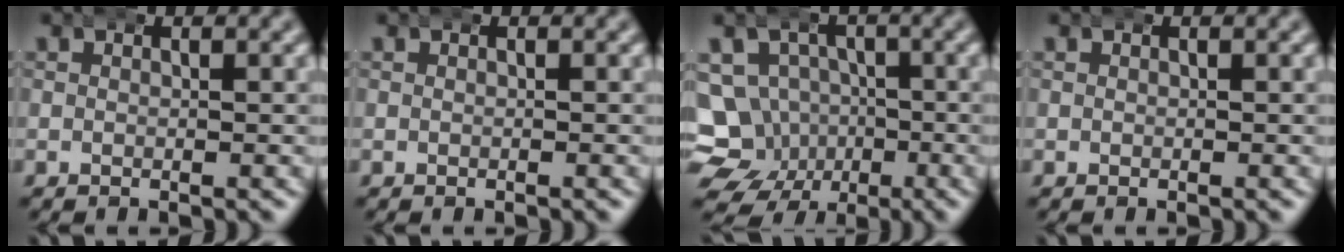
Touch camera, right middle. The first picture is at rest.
{"total": 0.0}
{"total": 15.4, "force": [-2.9, 14.1, 5.3], "torque": [-0.122, -0.057, -0.054]}
{"total": 0.0}